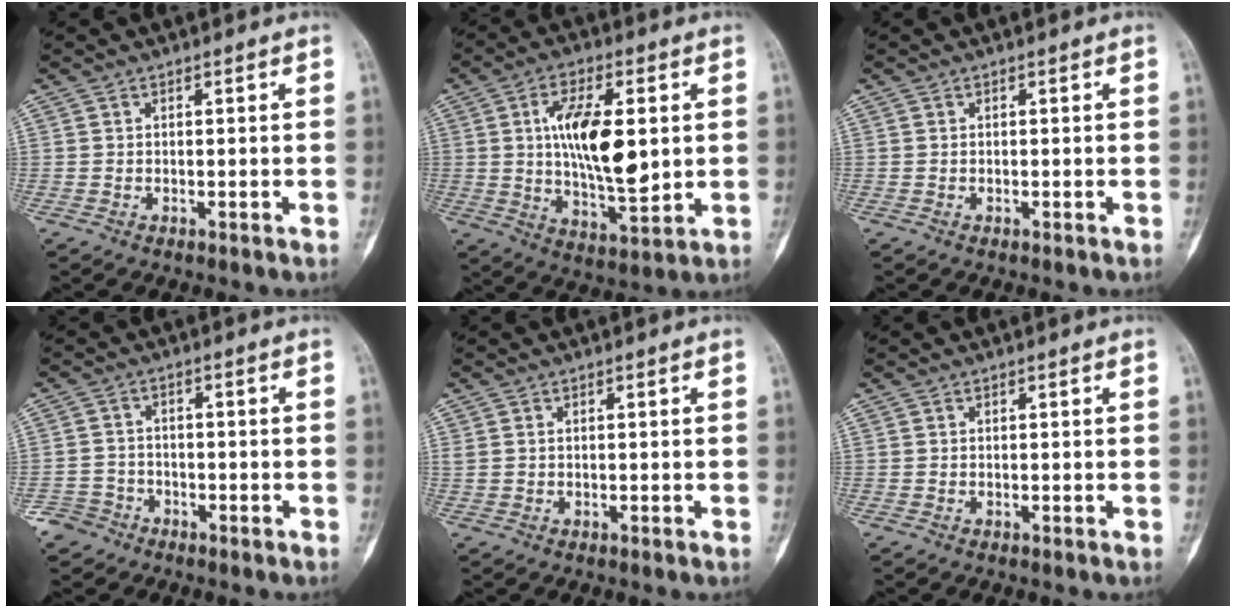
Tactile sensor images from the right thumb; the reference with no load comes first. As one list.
[{"total": 15.5, "force": [2.0, 6.7, 13.9], "torque": [-0.225, -0.013, 0.038]}, {"total": 0.0}, {"total": 4.2, "force": [-2.8, 3.1, -0.2], "torque": [0.025, 0.020, -0.055]}, {"total": 1.1, "force": [0.5, 0.7, 0.7], "torque": [-0.016, 0.008, 0.014]}, {"total": 0.0}]